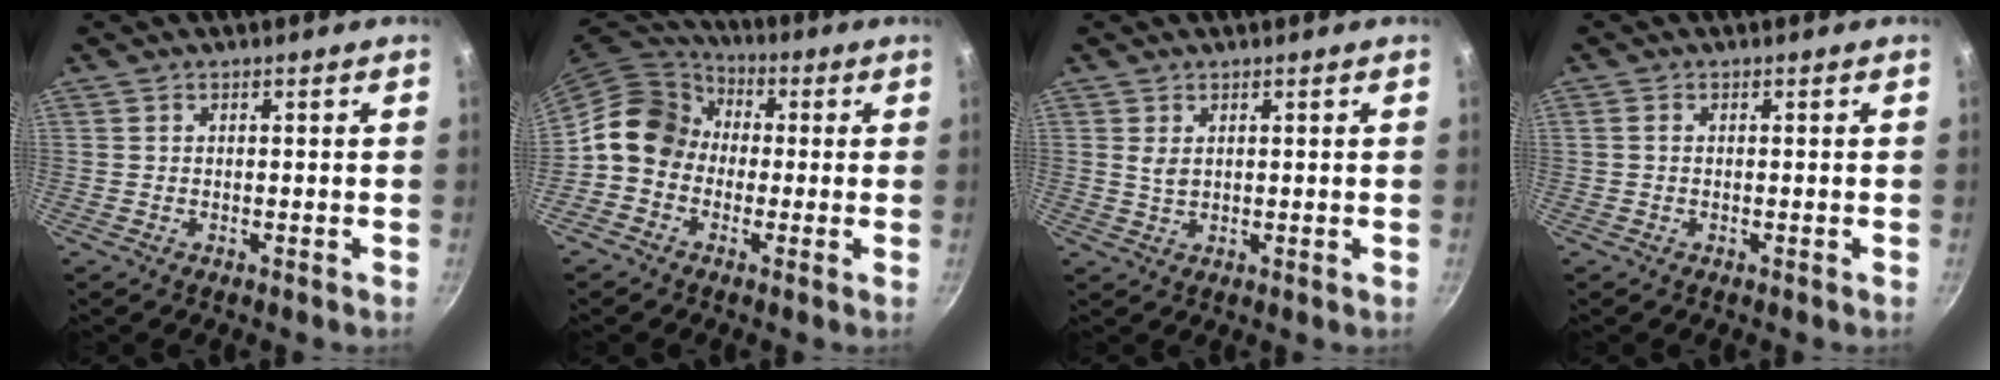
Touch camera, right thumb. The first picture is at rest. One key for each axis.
{"total": 11.6, "fx": -0.2, "fy": 9.9, "fz": 6.1, "tx": -0.070, "ty": 0.031, "tz": -0.030}
{"total": 2.1, "fx": 0.8, "fy": 1.1, "fz": 1.6, "tx": -0.029, "ty": -0.004, "tz": 0.019}
{"total": 1.3, "fx": 0.1, "fy": 0.8, "fz": 1.0, "tx": -0.022, "ty": 0.003, "tz": 0.003}